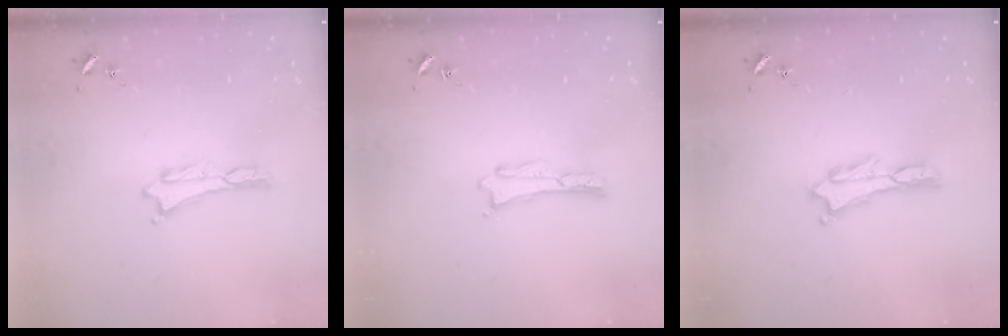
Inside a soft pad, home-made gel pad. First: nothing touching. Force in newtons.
{"total": 0.0}
{"total": 0.8, "press": 0.7, "slide": 0.2}